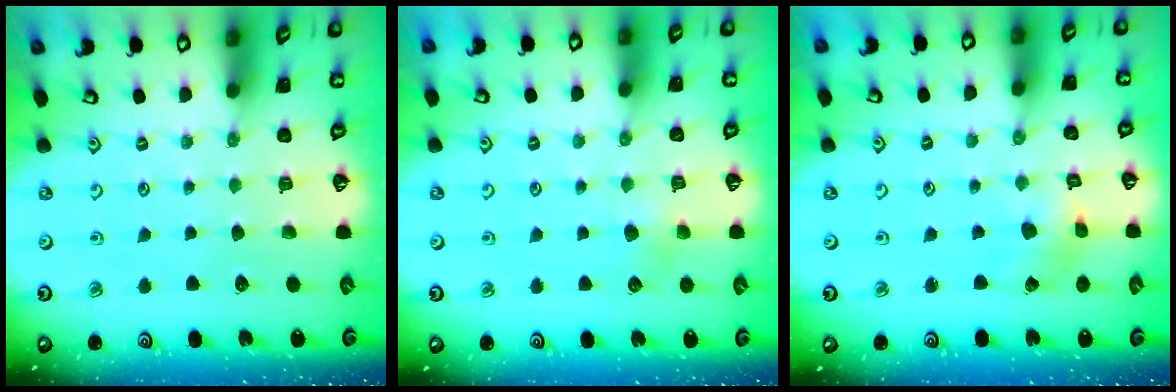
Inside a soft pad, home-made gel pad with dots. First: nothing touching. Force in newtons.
{"total": 4.0, "press": 4.0, "slide": 0.2}
{"total": 2.8, "press": 2.7, "slide": 0.4}